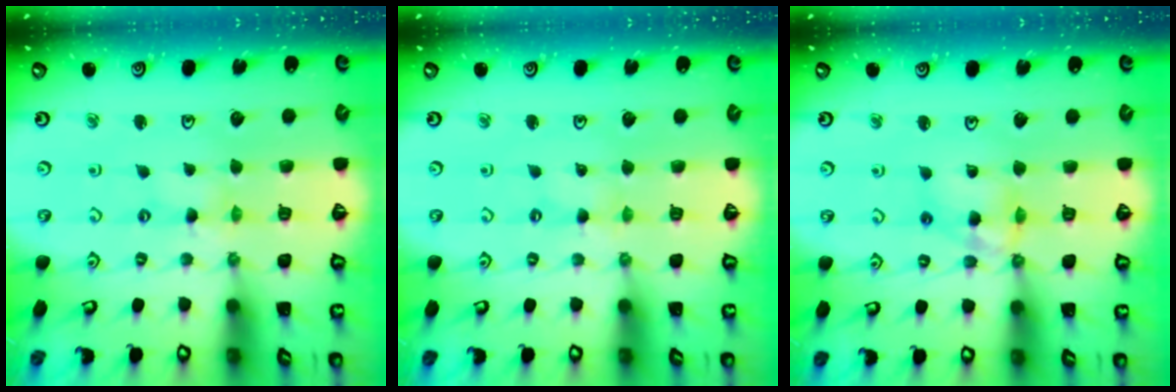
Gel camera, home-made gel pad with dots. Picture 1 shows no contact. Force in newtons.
{"total": 0.0}
{"total": 10.4, "press": 10.3, "slide": 1.1}